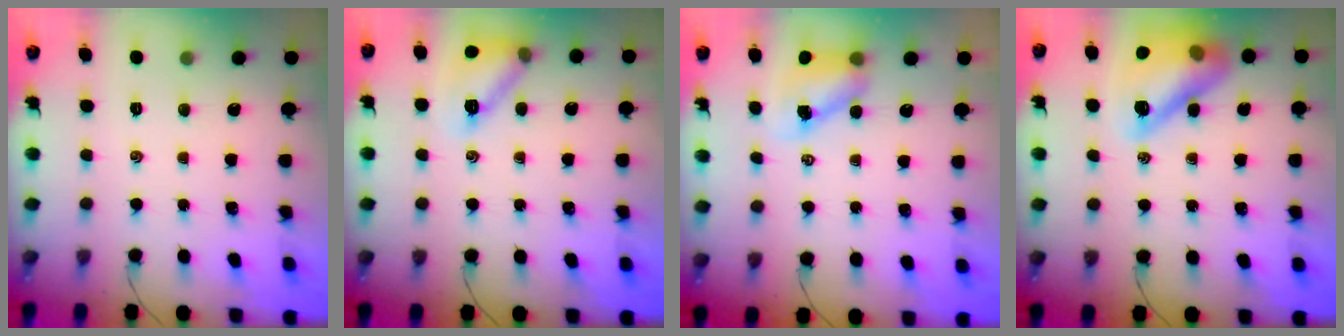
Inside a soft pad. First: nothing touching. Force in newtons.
{"total": 12.8, "press": 12.7, "slide": 0.7}
{"total": 6.4, "press": 6.3, "slide": 1.0}
{"total": 15.4, "press": 15.1, "slide": 2.9}